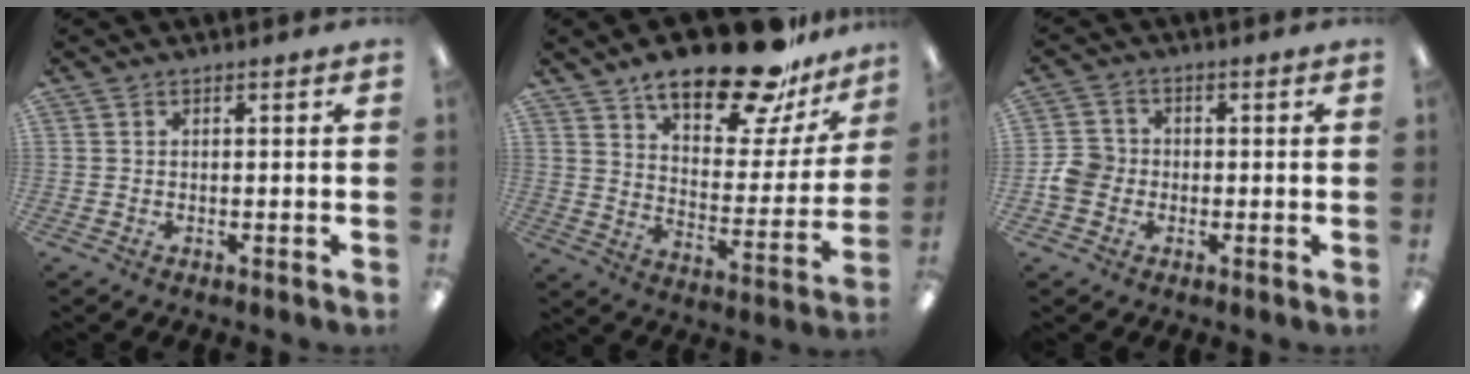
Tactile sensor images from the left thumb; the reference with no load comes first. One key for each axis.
{"total": 22.4, "fx": 17.2, "fy": 7.7, "fz": 12.1, "tx": -0.184, "ty": -0.107, "tz": 0.288}
{"total": 5.1, "fx": -1.1, "fy": 4.6, "fz": 1.9, "tx": -0.033, "ty": 0.009, "tz": -0.021}